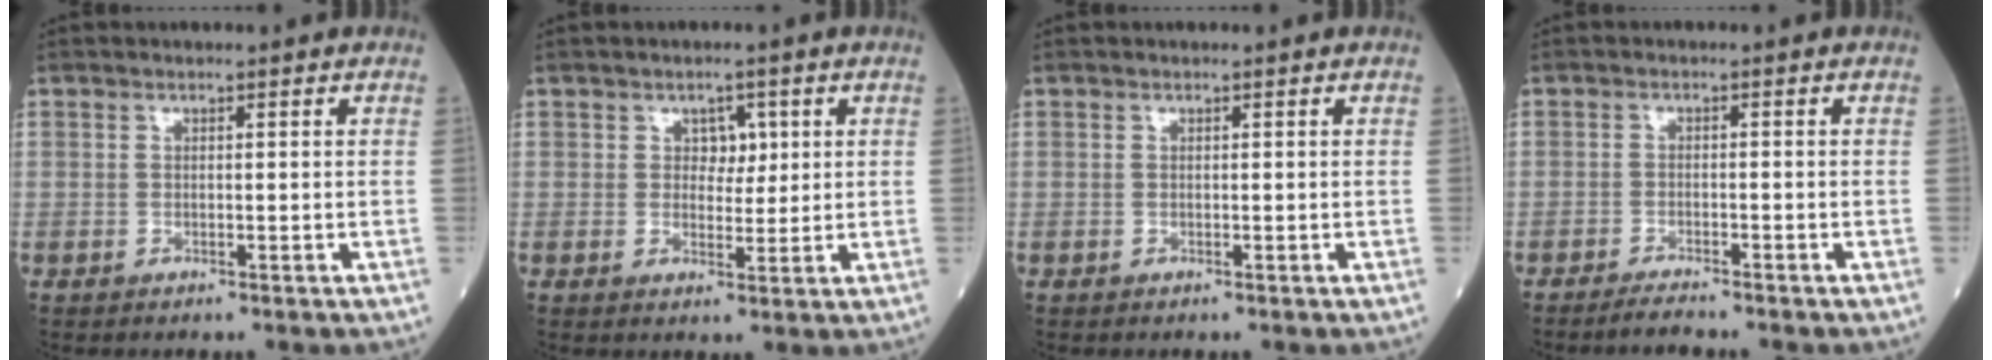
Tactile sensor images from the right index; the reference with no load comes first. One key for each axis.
{"total": 3.0, "fx": 1.0, "fy": 2.1, "fz": 1.9, "tx": -0.016, "ty": 0.003, "tz": 0.014}
{"total": 0.0}
{"total": 2.7, "fx": -2.5, "fy": -0.2, "fz": 0.8, "tx": -0.020, "ty": -0.008, "tz": -0.047}